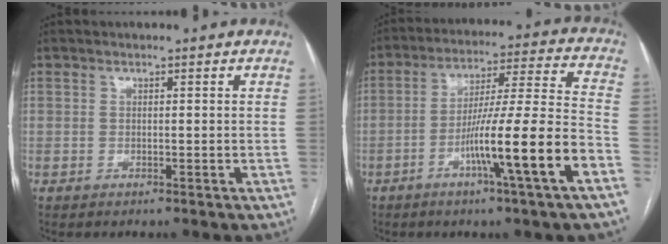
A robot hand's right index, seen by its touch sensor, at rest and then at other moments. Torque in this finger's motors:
{"motor_torque": [1.68, -0.46, 1.05, 0.21]}